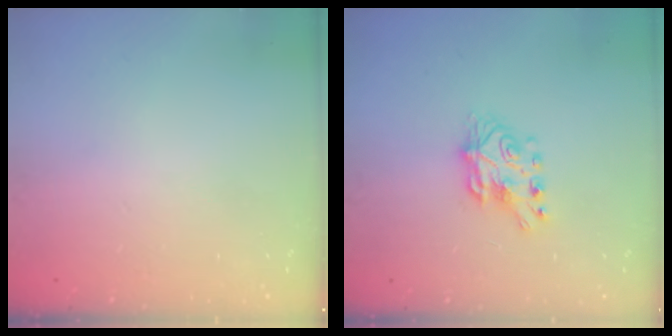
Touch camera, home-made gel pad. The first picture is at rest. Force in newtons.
{"total": 7.4, "press": 7.3, "slide": 0.8}